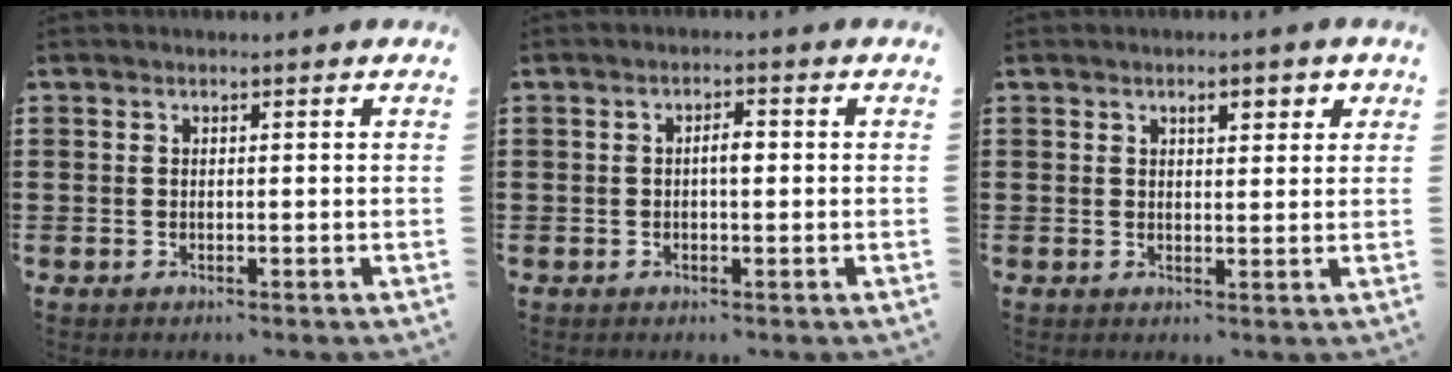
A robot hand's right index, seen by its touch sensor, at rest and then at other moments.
{"total": 2.2, "force": [-0.1, 0.7, 2.1], "torque": [-0.038, 0.004, -0.004]}
{"total": 2.6, "force": [1.2, 1.0, 2.1], "torque": [-0.028, -0.001, 0.015]}